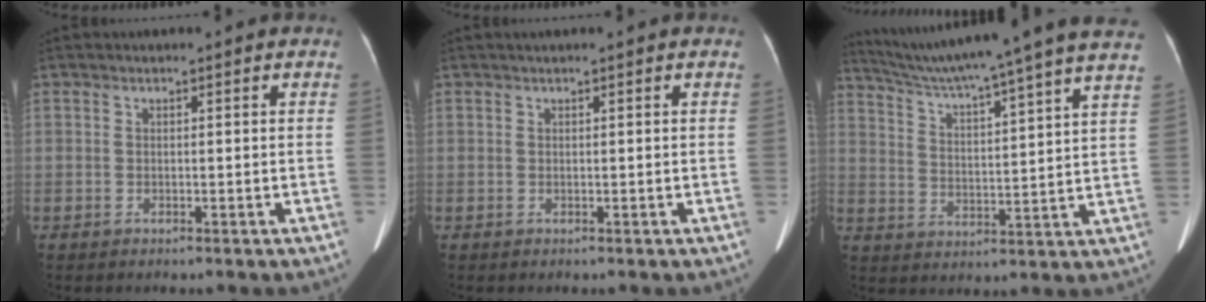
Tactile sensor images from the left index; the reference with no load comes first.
{"total": 0.7, "force": [0.6, -0.1, 0.4], "torque": [-0.007, 0.009, 0.012]}
{"total": 23.2, "force": [20.2, -1.8, 11.3], "torque": [-0.193, -0.024, 0.279]}